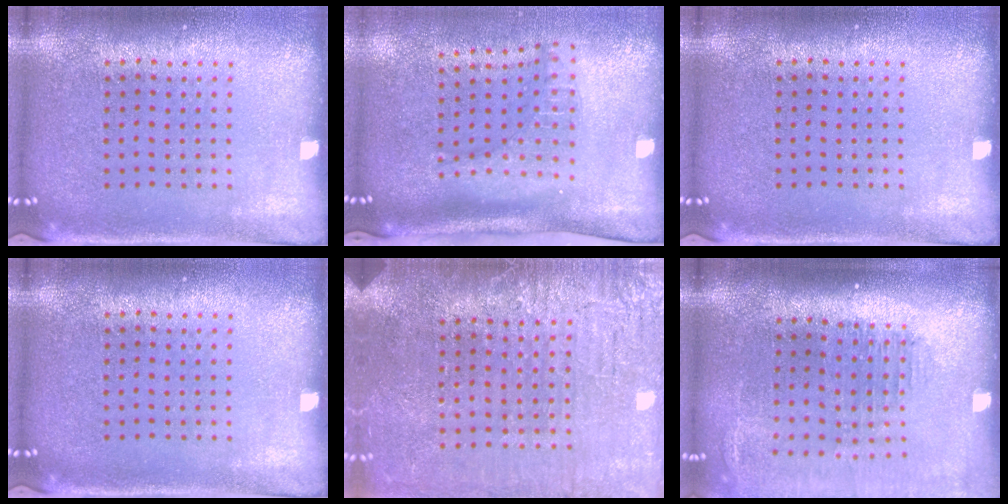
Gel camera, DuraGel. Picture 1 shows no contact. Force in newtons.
{"total": 2.2, "press": 1.6, "slide": 1.5}
{"total": 0.0}
{"total": 0.0}
{"total": 3.7, "press": 3.4, "slide": 1.5}
{"total": 1.7, "press": 1.5, "slide": 0.7}